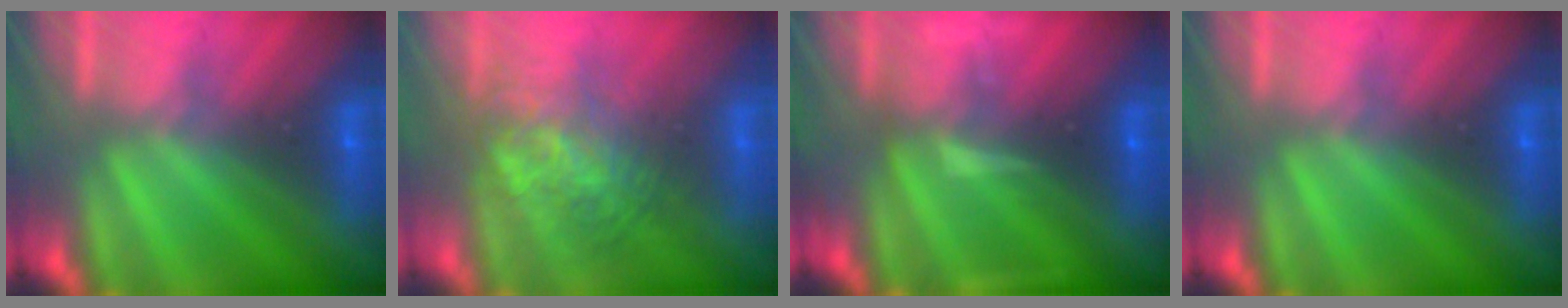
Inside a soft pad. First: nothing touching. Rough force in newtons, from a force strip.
{"total": 3.7}
{"total": 8.6}
{"total": 0.0}